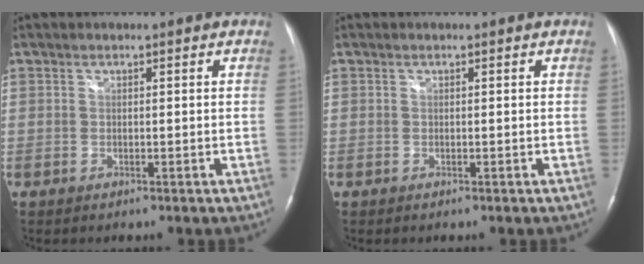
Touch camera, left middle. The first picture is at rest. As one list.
[{"total": 0.0}]